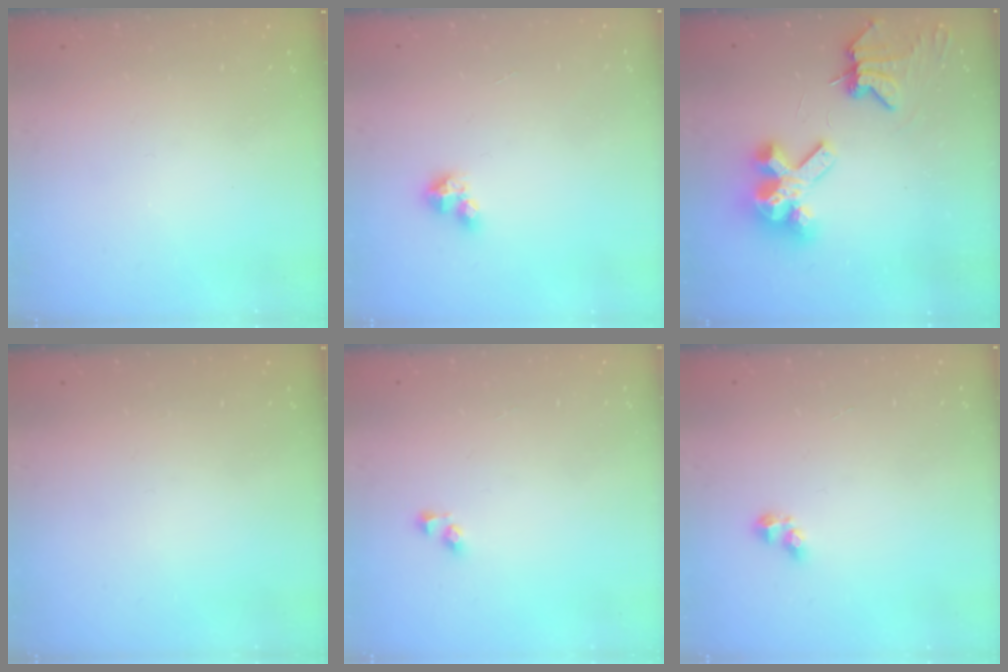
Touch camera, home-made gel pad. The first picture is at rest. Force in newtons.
{"total": 3.0, "press": 3.0, "slide": 0.3}
{"total": 9.9, "press": 9.8, "slide": 1.1}
{"total": 0.0}
{"total": 3.8, "press": 3.8, "slide": 0.5}
{"total": 2.6, "press": 2.5, "slide": 0.7}